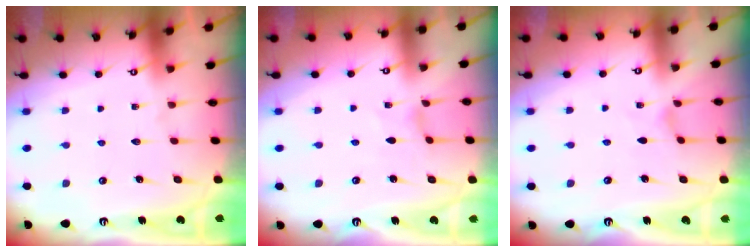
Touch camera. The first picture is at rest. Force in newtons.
{"total": 0.0}
{"total": 0.9, "press": 0.8, "slide": 0.3}